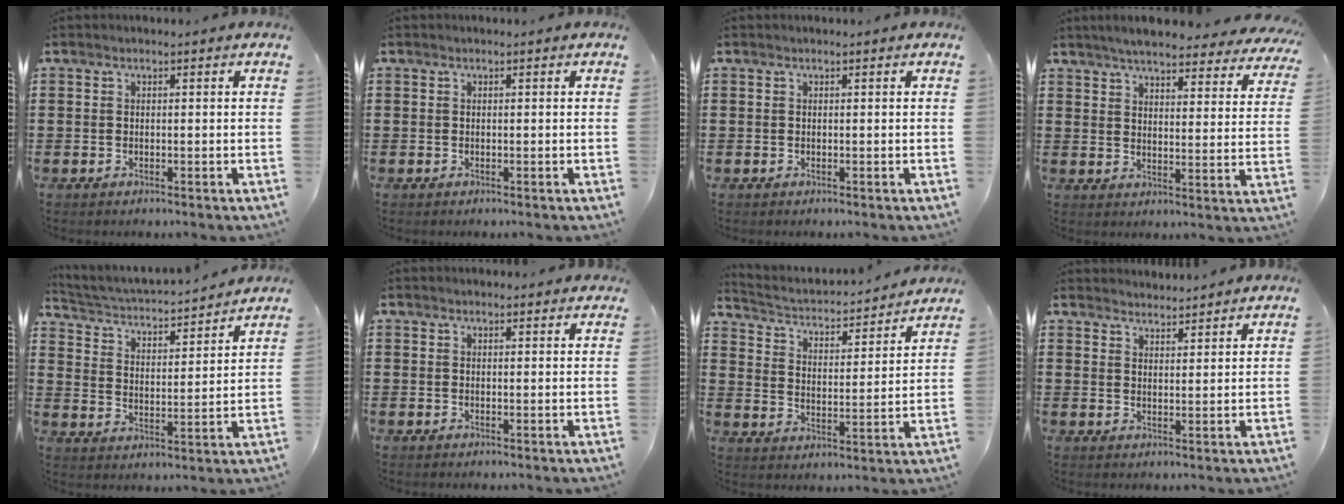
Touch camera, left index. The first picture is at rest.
{"total": 0.0}
{"total": 0.0}
{"total": 5.3, "force": [5.1, 0.2, 1.7], "torque": [-0.054, -0.025, 0.088]}
{"total": 2.9, "force": [2.9, 0.2, 0.6], "torque": [-0.032, -0.028, 0.039]}
{"total": 1.0, "force": [0.9, 0.4, 0.2], "torque": [-0.005, 0.002, 0.017]}
{"total": 2.4, "force": [2.2, 0.5, 0.5], "torque": [-0.029, -0.029, 0.027]}
{"total": 1.9, "force": [1.9, 0.0, -0.1], "torque": [-0.002, -0.001, 0.038]}